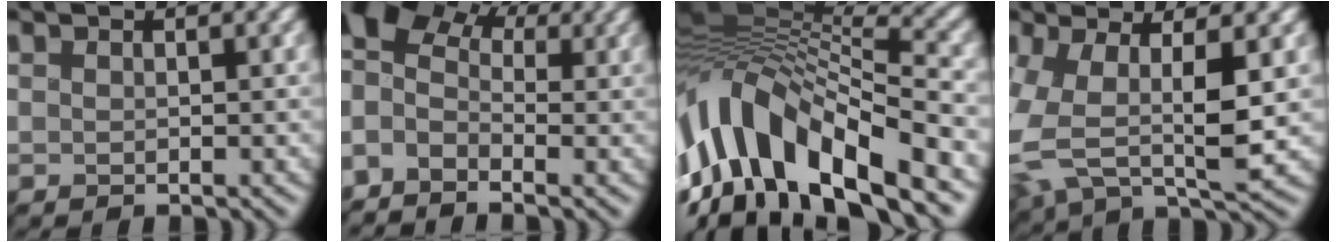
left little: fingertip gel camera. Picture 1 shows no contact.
{"total": 6.8, "force": [0.6, 4.6, 4.9], "torque": [-0.113, 0.017, 0.000]}
{"total": 13.0, "force": [-5.2, 5.9, 10.3], "torque": [-0.187, 0.013, -0.096]}
{"total": 9.3, "force": [-0.7, 4.6, 8.1], "torque": [-0.208, -0.010, -0.011]}